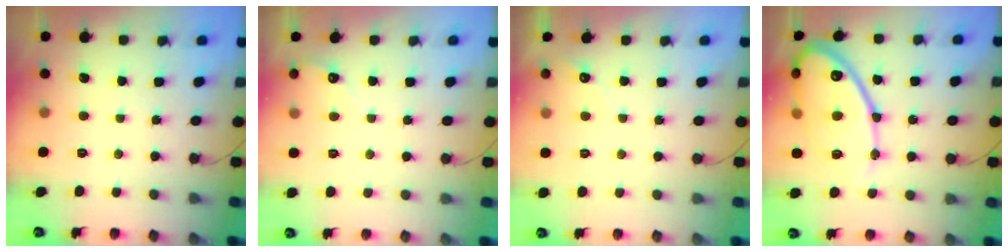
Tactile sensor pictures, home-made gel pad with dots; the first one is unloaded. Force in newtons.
{"total": 2.2, "press": 2.2, "slide": 0.1}
{"total": 3.0, "press": 3.0, "slide": 0.1}
{"total": 19.6, "press": 19.6, "slide": 1.6}